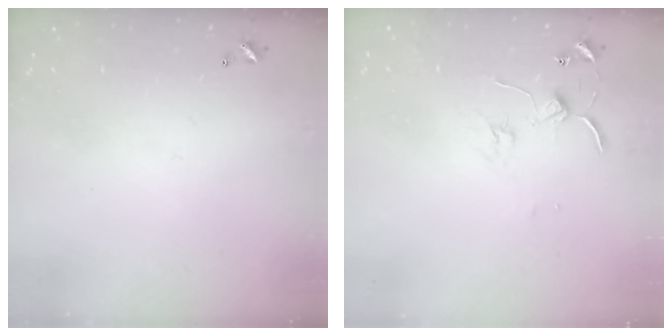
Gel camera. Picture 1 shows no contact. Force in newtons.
{"total": 1.4, "press": 1.3, "slide": 0.2}